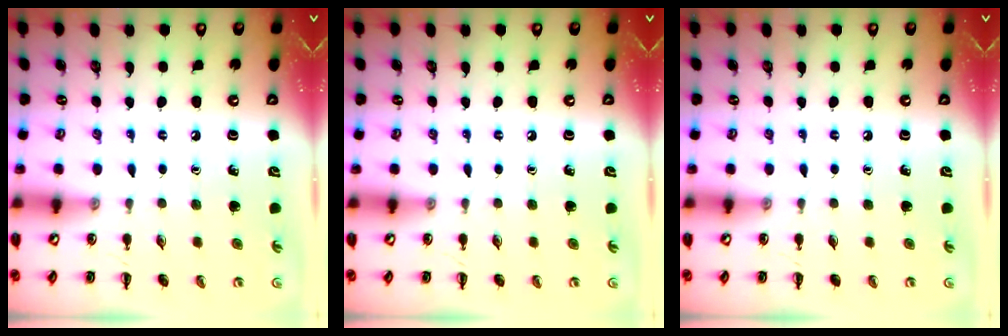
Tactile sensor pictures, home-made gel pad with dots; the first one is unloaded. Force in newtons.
{"total": 0.0}
{"total": 0.0}